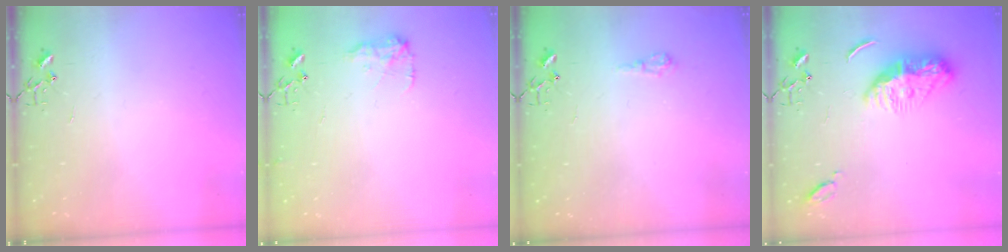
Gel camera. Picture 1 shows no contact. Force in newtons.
{"total": 8.7, "press": 8.6, "slide": 0.5}
{"total": 6.1, "press": 6.1, "slide": 0.7}
{"total": 11.1, "press": 11.0, "slide": 1.0}